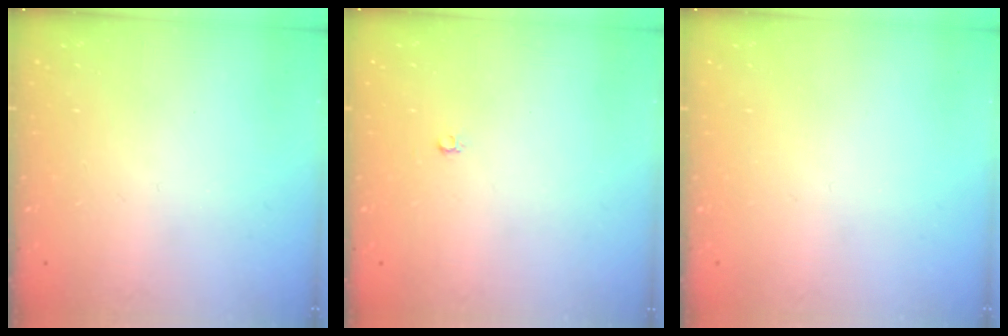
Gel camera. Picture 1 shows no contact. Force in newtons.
{"total": 2.2, "press": 2.2, "slide": 0.2}
{"total": 0.0}